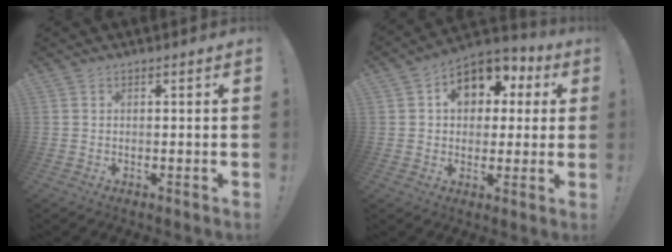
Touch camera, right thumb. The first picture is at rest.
{"total": 11.8, "force": [3.9, 8.9, 6.8], "torque": [-0.093, -0.010, 0.075]}